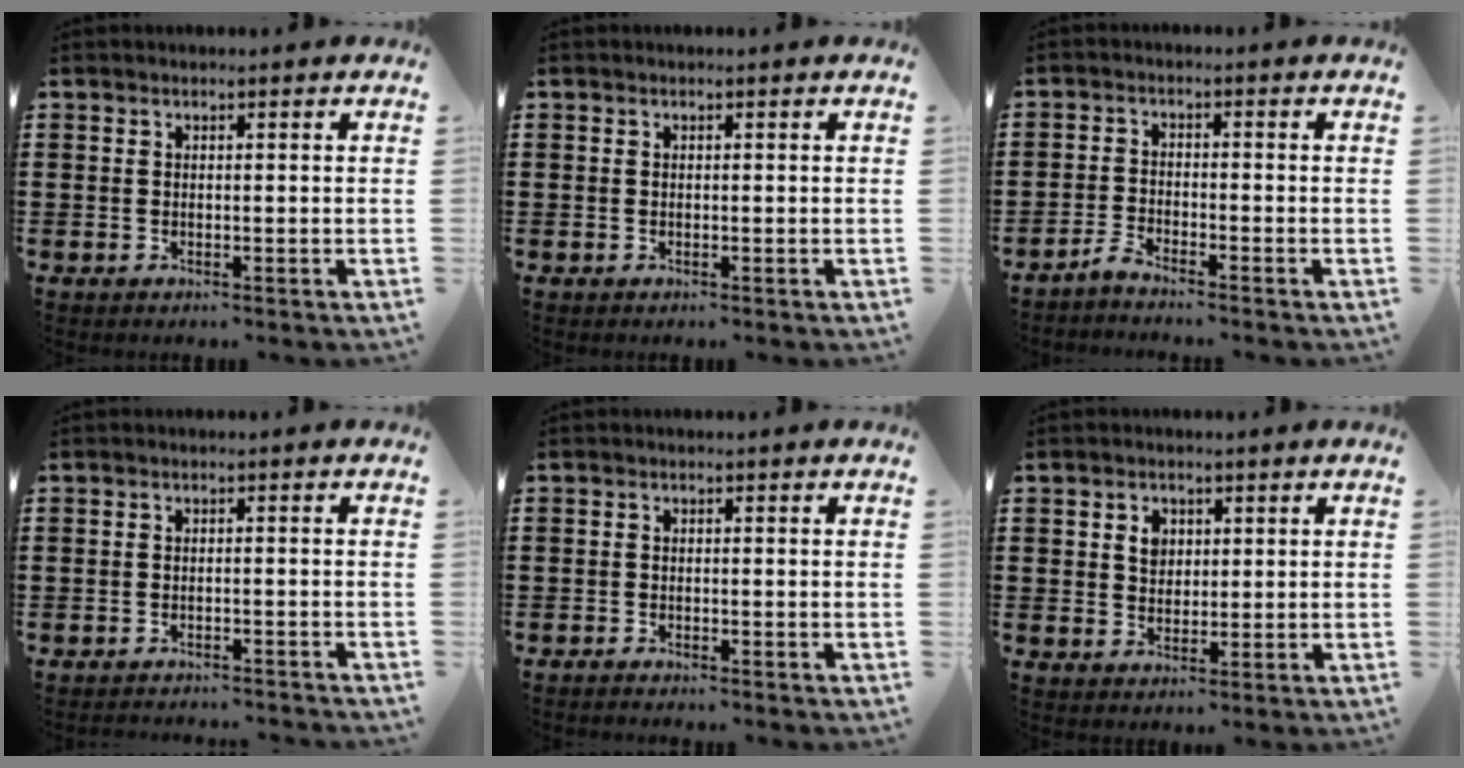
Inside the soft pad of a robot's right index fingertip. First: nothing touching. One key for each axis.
{"total": 0.0}
{"total": 2.3, "fx": -2.2, "fy": -0.2, "fz": 0.4, "tx": -0.018, "ty": 0.001, "tz": -0.046}
{"total": 1.4, "fx": -1.4, "fy": -0.1, "fz": 0.1, "tx": -0.006, "ty": 0.002, "tz": -0.029}
{"total": 0.8, "fx": -0.8, "fy": 0.0, "fz": 0.0, "tx": -0.002, "ty": 0.001, "tz": -0.018}
{"total": 3.0, "fx": 1.0, "fy": 2.4, "fz": 1.6, "tx": -0.040, "ty": 0.010, "tz": 0.016}